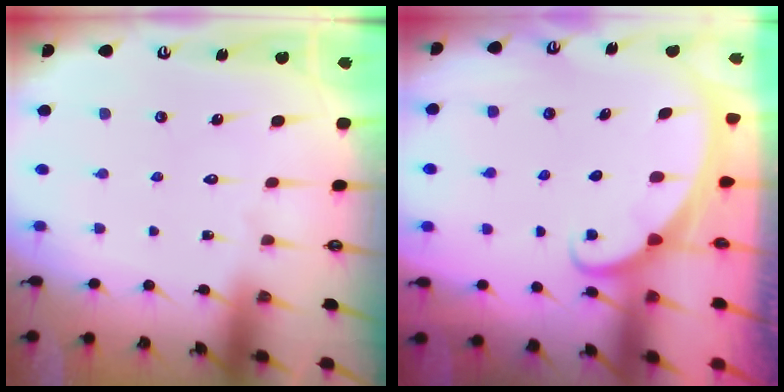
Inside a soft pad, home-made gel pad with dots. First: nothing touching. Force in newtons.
{"total": 1.6, "press": 1.6, "slide": 0.1}